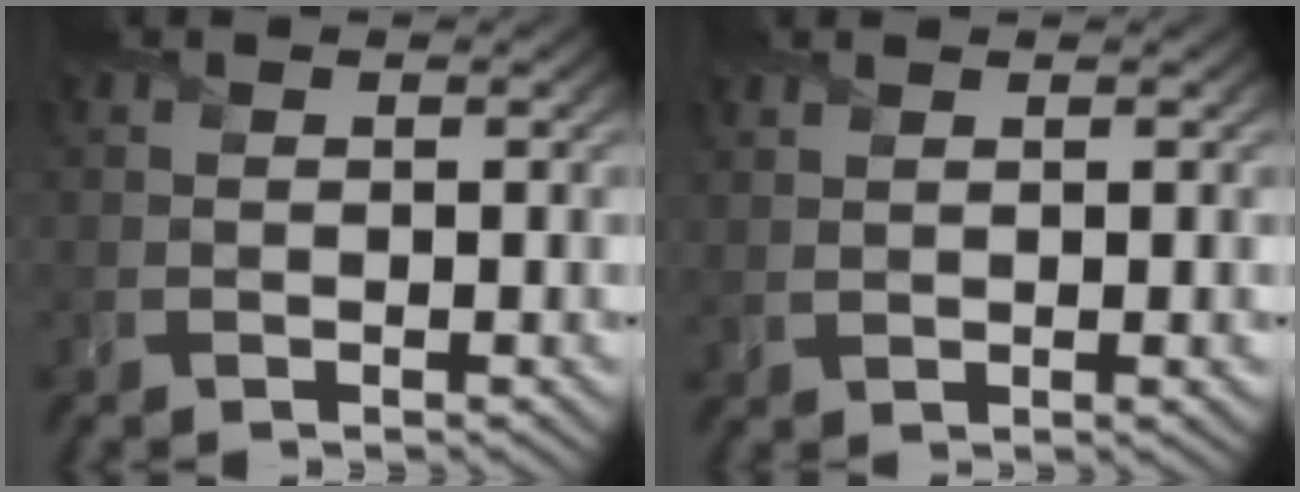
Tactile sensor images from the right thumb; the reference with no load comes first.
{"total": 1.4, "force": [0.8, 0.3, 1.2], "torque": [-0.023, 0.006, 0.018]}